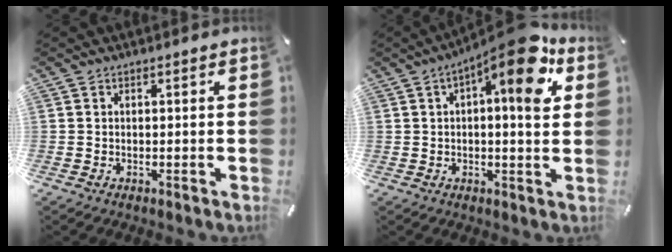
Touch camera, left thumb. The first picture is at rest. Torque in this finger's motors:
{"motor_torque": [1.72, 2.68, 0.92, 0.32, 0.19]}